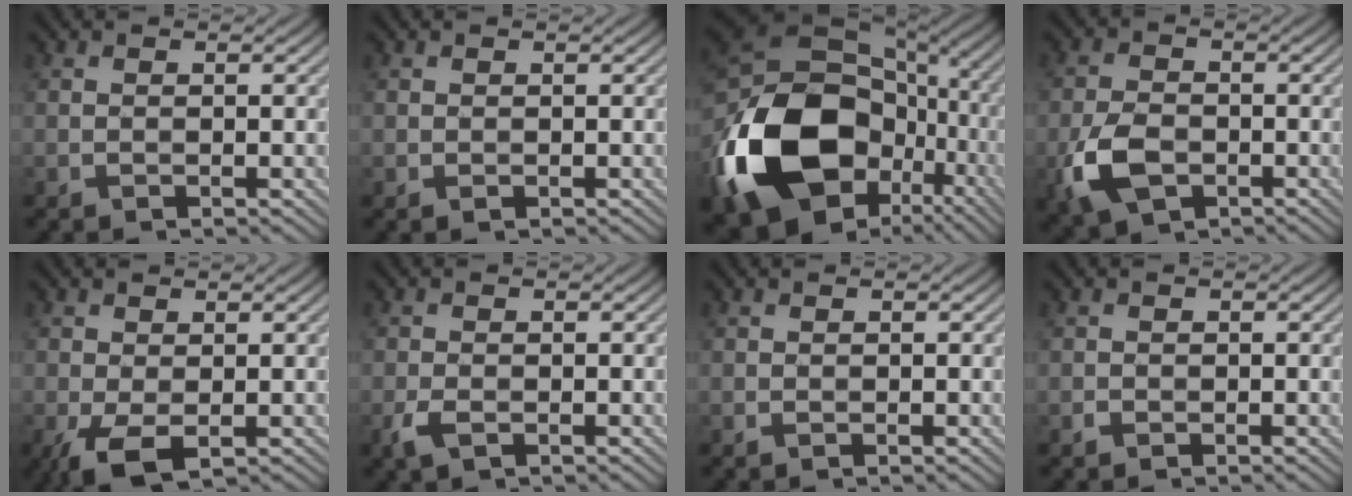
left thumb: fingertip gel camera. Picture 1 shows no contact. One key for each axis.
{"total": 0.7, "fx": 0.3, "fy": 0.6, "fz": 0.2, "tx": -0.002, "ty": 0.001, "tz": 0.005}
{"total": 20.1, "fx": -5.4, "fy": 14.7, "fz": 12.6, "tx": -0.298, "ty": -0.009, "tz": -0.107}
{"total": 7.2, "fx": -2.9, "fy": 4.9, "fz": 4.5, "tx": -0.111, "ty": -0.009, "tz": -0.063}
{"total": 4.9, "fx": -1.3, "fy": 2.9, "fz": 3.7, "tx": -0.093, "ty": 0.001, "tz": -0.032}
{"total": 2.8, "fx": -1.1, "fy": 1.9, "fz": 1.7, "tx": -0.047, "ty": -0.003, "tz": -0.027}
{"total": 0.6, "fx": 0.3, "fy": 0.5, "fz": 0.0, "tx": 0.000, "ty": 0.002, "tz": 0.006}
{"total": 1.2, "fx": -0.2, "fy": 1.1, "fz": 0.0, "tx": -0.001, "ty": -0.001, "tz": -0.010}